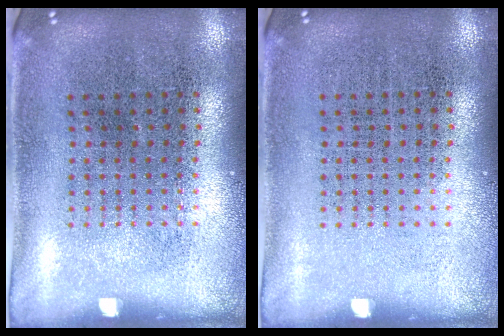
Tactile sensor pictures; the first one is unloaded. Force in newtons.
{"total": 0.0}